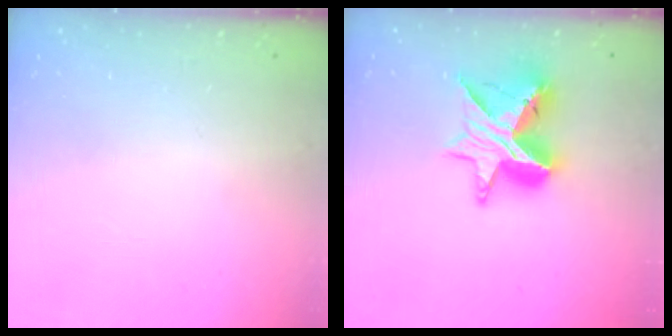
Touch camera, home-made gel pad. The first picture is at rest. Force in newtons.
{"total": 14.5, "press": 14.5, "slide": 1.3}